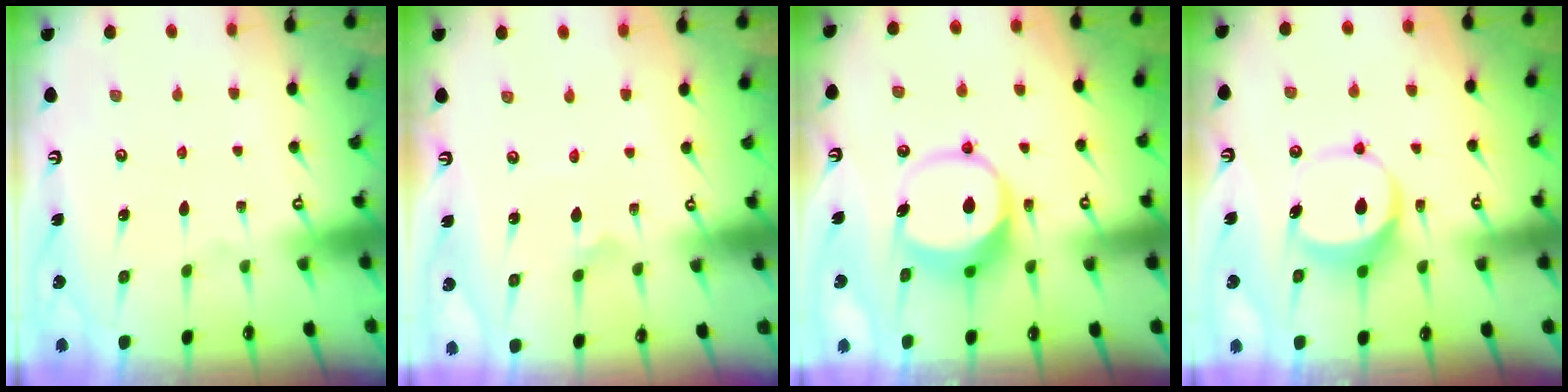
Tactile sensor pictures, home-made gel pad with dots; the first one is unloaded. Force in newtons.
{"total": 1.2, "press": 1.1, "slide": 0.2}
{"total": 8.8, "press": 8.7, "slide": 1.6}
{"total": 7.2, "press": 7.2, "slide": 0.5}